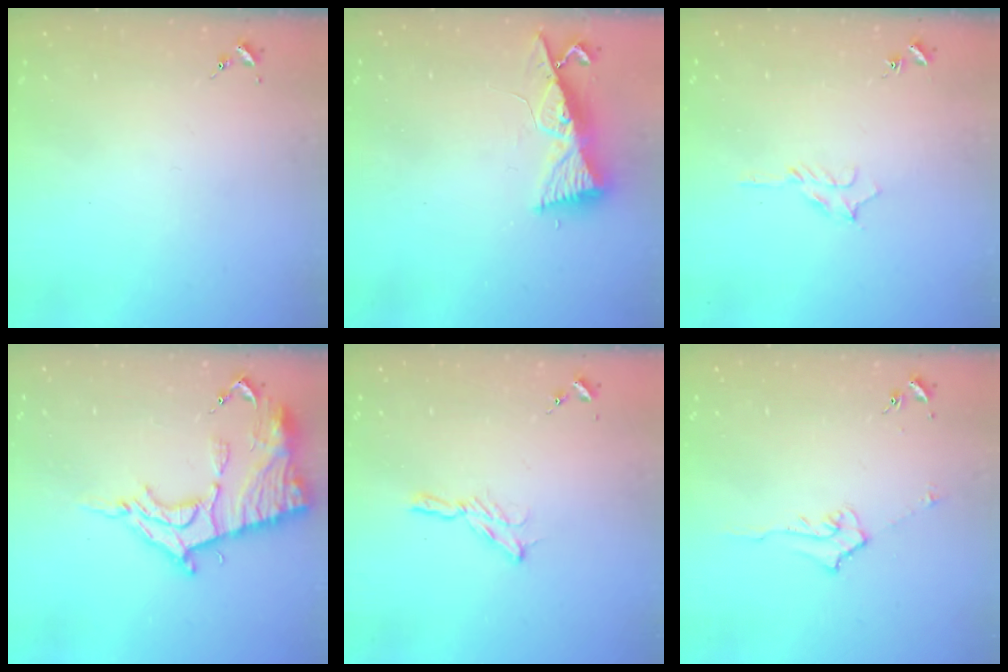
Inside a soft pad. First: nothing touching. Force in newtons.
{"total": 9.0, "press": 9.0, "slide": 1.1}
{"total": 6.3, "press": 6.3, "slide": 0.7}
{"total": 16.6, "press": 16.5, "slide": 1.5}
{"total": 5.4, "press": 5.4, "slide": 0.4}
{"total": 5.1, "press": 5.0, "slide": 0.6}